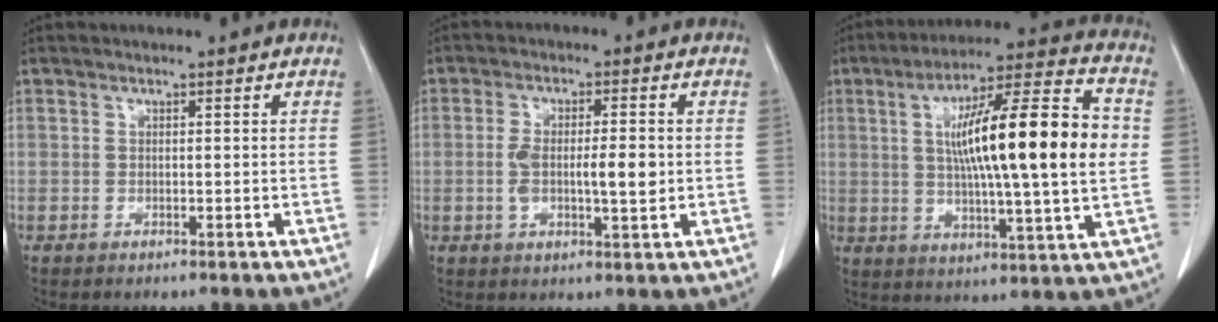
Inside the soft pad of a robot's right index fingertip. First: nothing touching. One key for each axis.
{"total": 7.0, "fx": -0.3, "fy": 1.8, "fz": 6.8, "tx": -0.118, "ty": 0.005, "tz": -0.001}
{"total": 21.0, "fx": 2.2, "fy": 1.7, "fz": 20.8, "tx": -0.335, "ty": 0.019, "tz": 0.026}